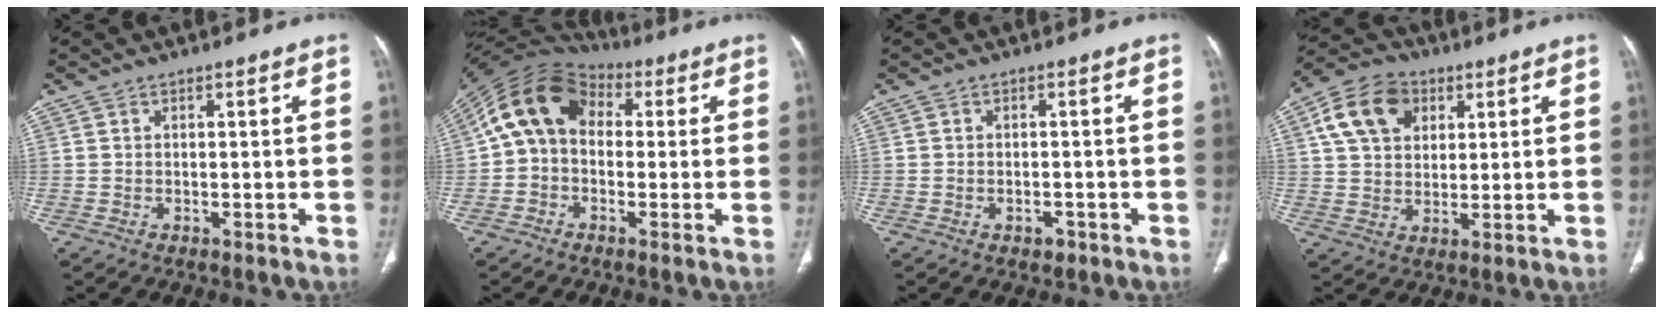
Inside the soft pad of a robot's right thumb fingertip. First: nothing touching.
{"total": 12.2, "force": [1.4, 9.0, 8.1], "torque": [-0.135, 0.040, 0.010]}
{"total": 1.7, "force": [-0.9, 1.2, 0.9], "torque": [-0.012, 0.008, -0.007]}
{"total": 12.1, "force": [4.5, 8.9, 6.8], "torque": [-0.106, -0.001, 0.075]}